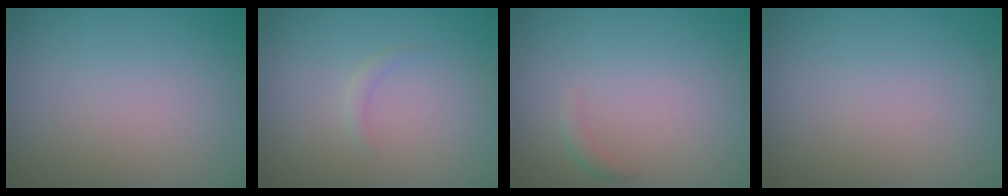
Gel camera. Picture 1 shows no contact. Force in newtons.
{"total": 0.7, "press": 0.7, "slide": 0.0}
{"total": 0.8, "press": 0.8, "slide": 0.0}
{"total": 0.0}